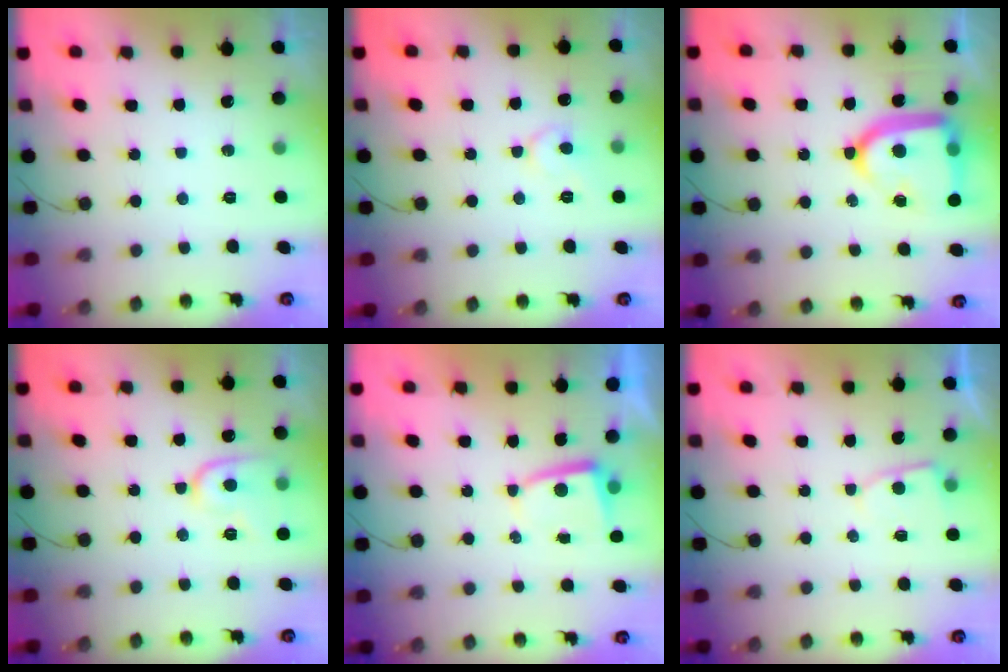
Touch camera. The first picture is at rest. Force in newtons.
{"total": 6.1, "press": 6.1, "slide": 0.5}
{"total": 17.7, "press": 17.6, "slide": 1.4}
{"total": 10.7, "press": 10.6, "slide": 1.0}
{"total": 2.8, "press": 2.7, "slide": 0.5}
{"total": 3.6, "press": 3.6, "slide": 0.4}